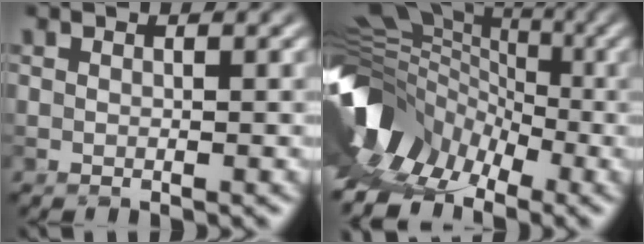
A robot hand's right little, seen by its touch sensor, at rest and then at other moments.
{"total": 10.5, "force": [-4.9, 7.4, 5.6], "torque": [-0.102, 0.013, -0.099]}